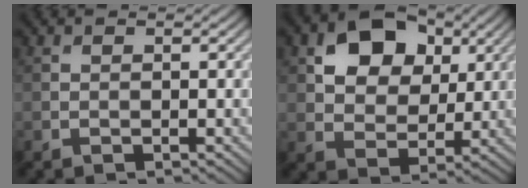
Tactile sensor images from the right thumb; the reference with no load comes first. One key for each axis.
{"total": 9.8, "fx": 4.1, "fy": 6.8, "fz": 5.8, "tx": -0.115, "ty": 0.005, "tz": 0.055}